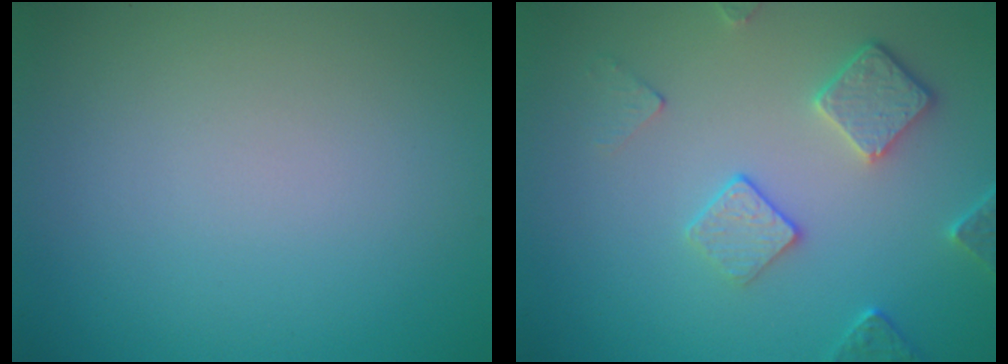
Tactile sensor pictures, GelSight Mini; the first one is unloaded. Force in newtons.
{"total": 3.8, "press": 3.1, "slide": 2.1}